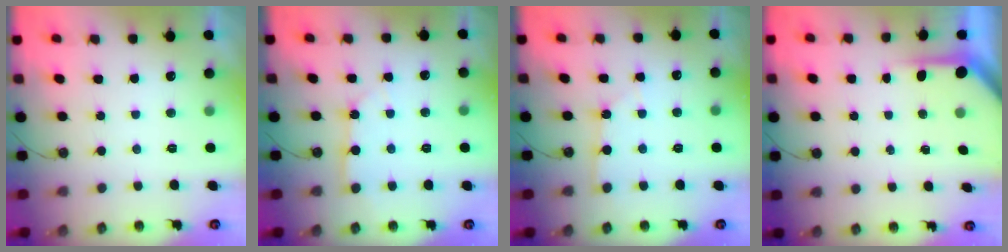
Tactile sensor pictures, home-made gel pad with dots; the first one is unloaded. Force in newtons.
{"total": 2.6, "press": 2.6, "slide": 0.4}
{"total": 2.2, "press": 2.2, "slide": 0.4}
{"total": 3.7, "press": 3.7, "slide": 0.2}